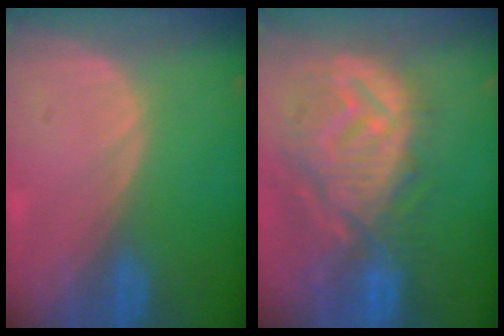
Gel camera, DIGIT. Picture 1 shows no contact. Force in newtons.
{"total": 12.7, "press": 11.3, "slide": 5.9}